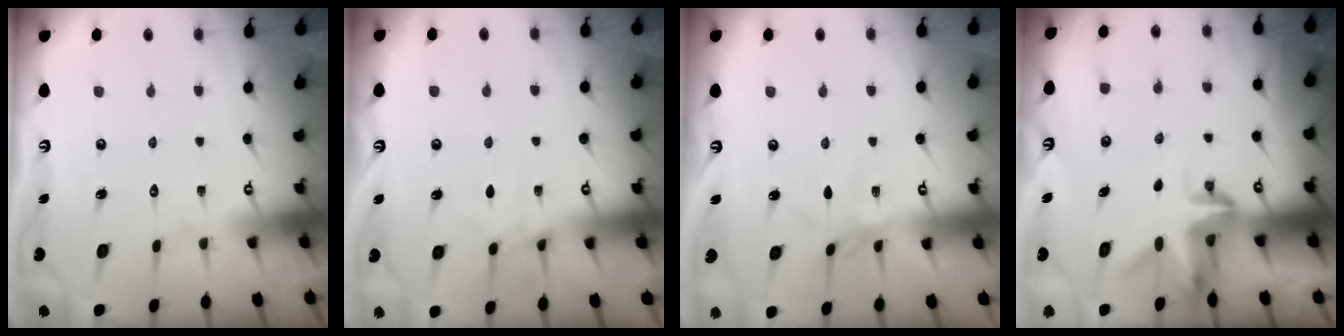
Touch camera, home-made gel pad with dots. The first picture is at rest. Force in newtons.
{"total": 5.8, "press": 5.8, "slide": 0.5}
{"total": 2.6, "press": 2.6, "slide": 0.4}
{"total": 3.3, "press": 3.2, "slide": 0.4}